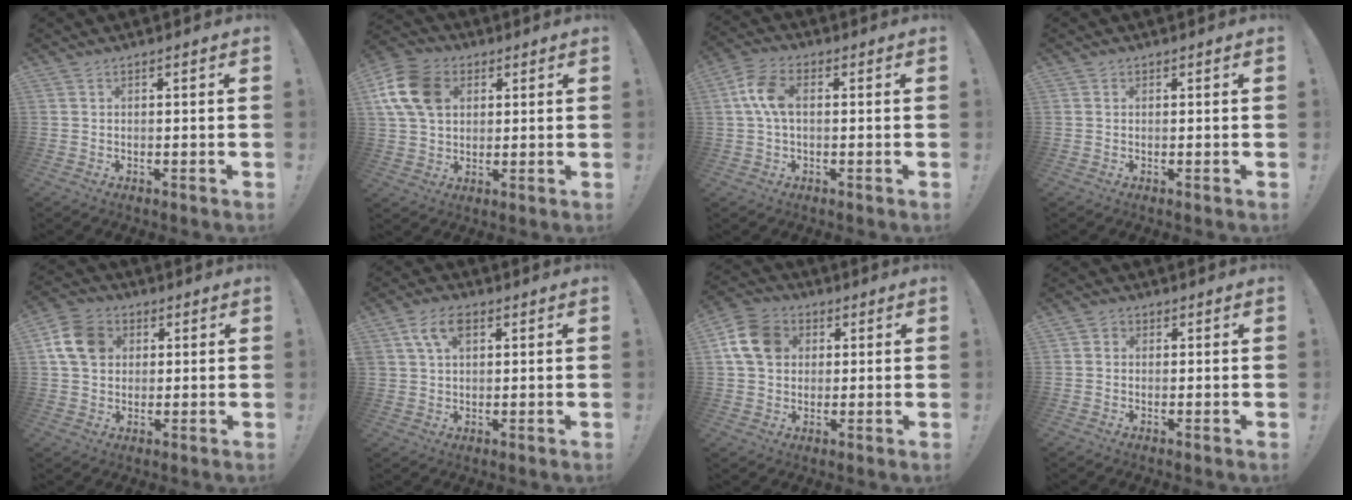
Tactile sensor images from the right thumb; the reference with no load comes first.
{"total": 14.6, "force": [4.5, 11.0, 8.5], "torque": [-0.151, -0.002, 0.093]}
{"total": 8.7, "force": [1.0, 5.1, 7.0], "torque": [-0.130, 0.010, 0.021]}
{"total": 0.6, "force": [0.4, 0.5, 0.0], "torque": [0.003, -0.001, 0.006]}
{"total": 11.7, "force": [3.4, 9.4, 6.1], "torque": [-0.097, 0.002, 0.071]}
{"total": 7.8, "force": [3.2, 4.9, 5.1], "torque": [-0.096, 0.008, 0.064]}
{"total": 12.5, "force": [3.3, 10.0, 6.6], "torque": [-0.113, 0.005, 0.072]}
{"total": 2.2, "force": [0.0, 2.1, 0.9], "torque": [-0.016, 0.007, 0.001]}